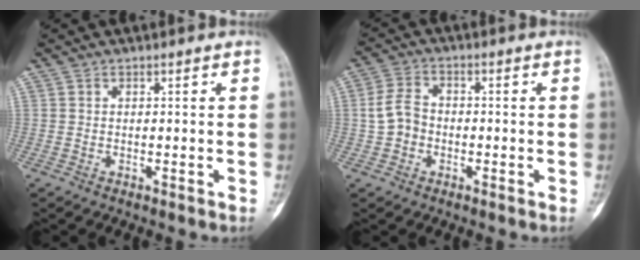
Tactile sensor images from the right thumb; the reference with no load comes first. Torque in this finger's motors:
{"motor_torque": [0.48, 0.37, 0.39, -0.27, 0.22]}